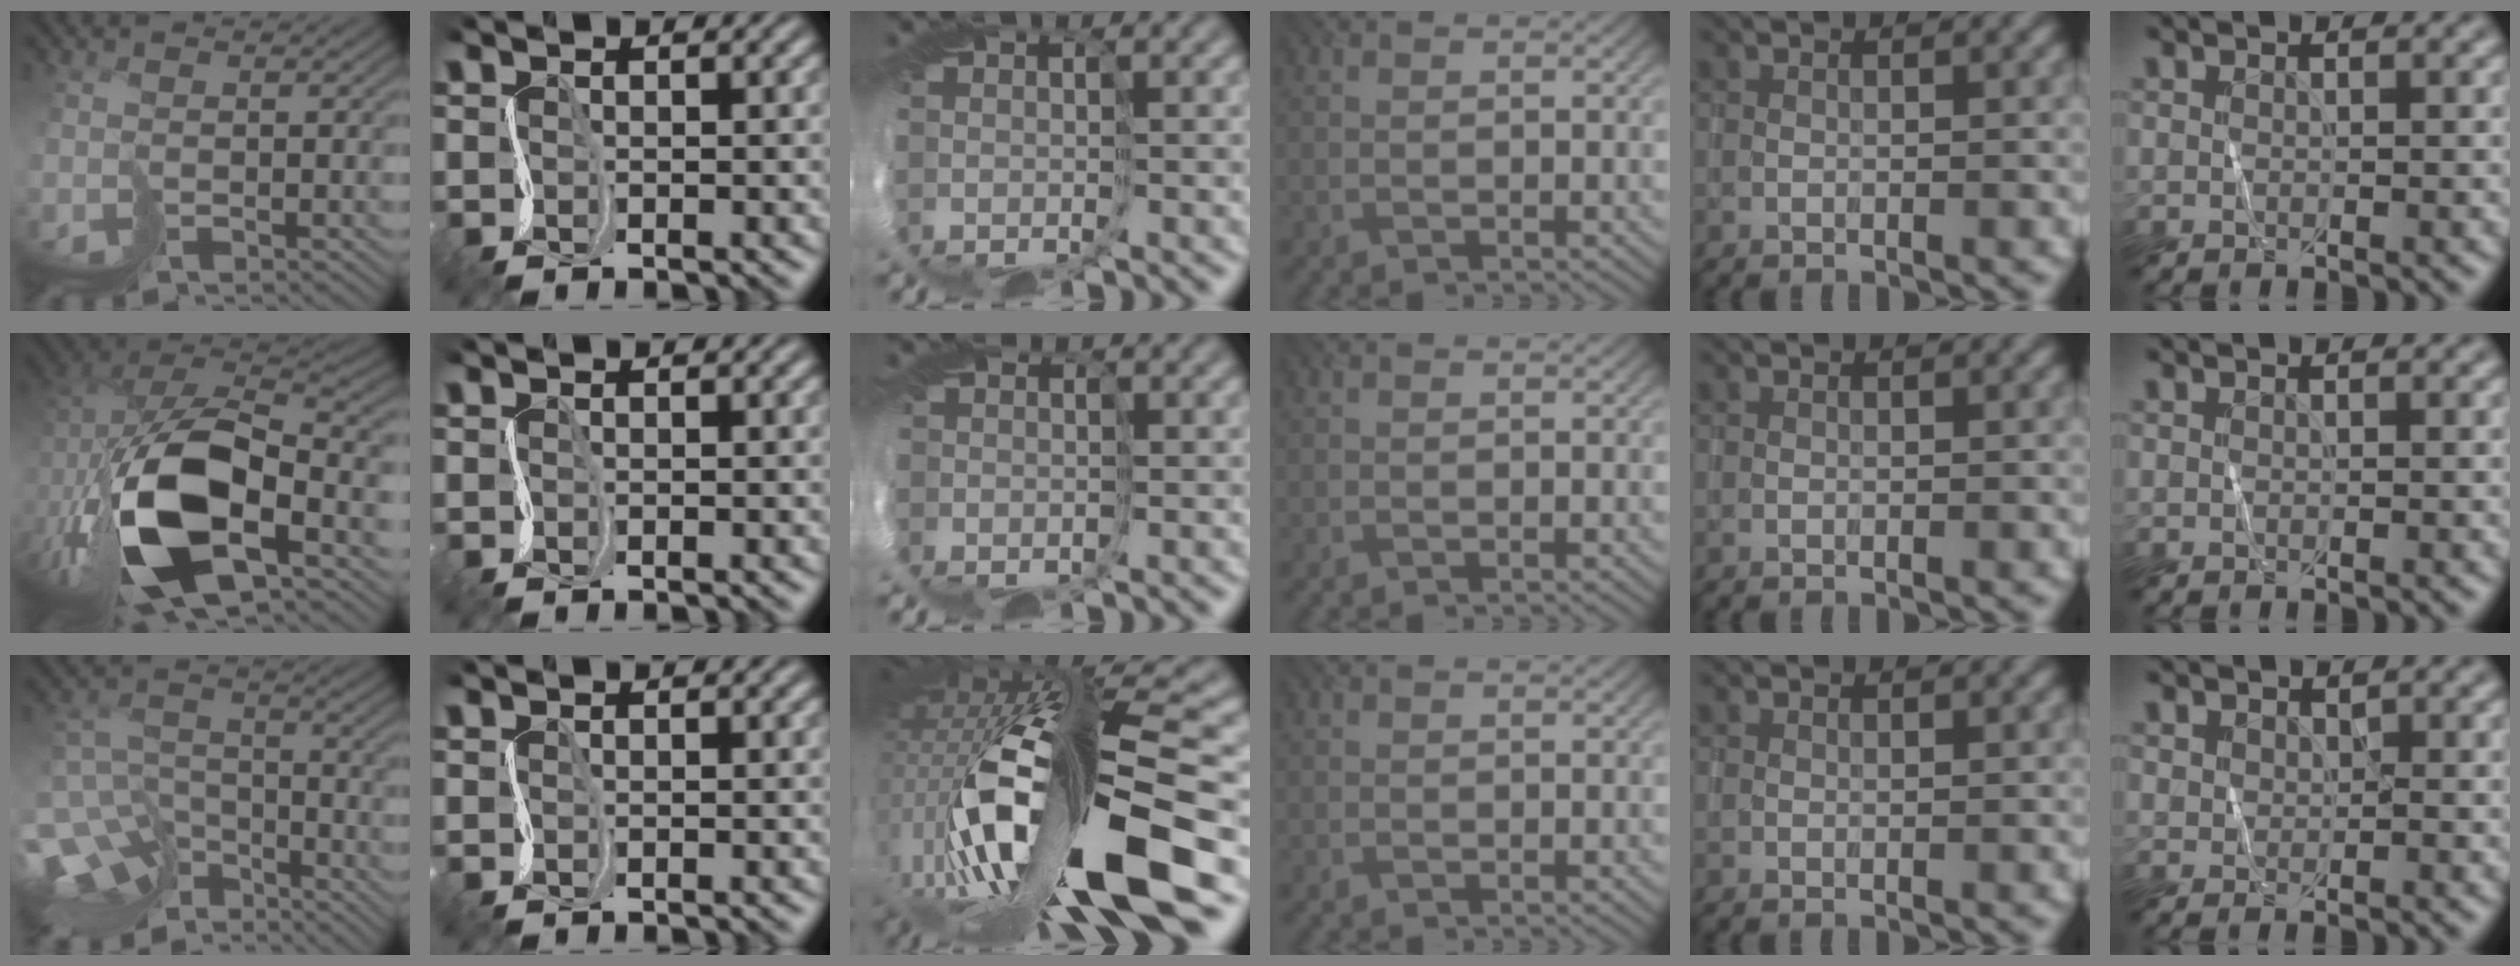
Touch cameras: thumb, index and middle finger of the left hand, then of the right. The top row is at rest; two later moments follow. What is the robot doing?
{"motion": "cut", "object": "tape"}